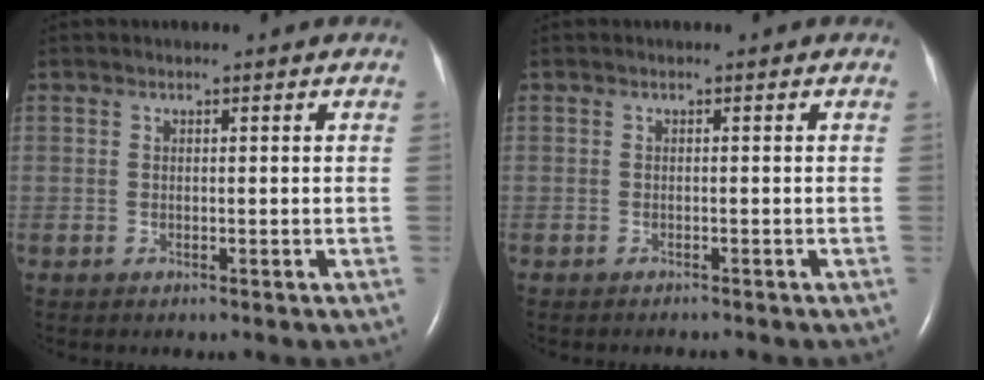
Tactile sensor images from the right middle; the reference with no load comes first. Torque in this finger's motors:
{"motor_torque": [0.15, -0.21, -0.06, -0.01]}